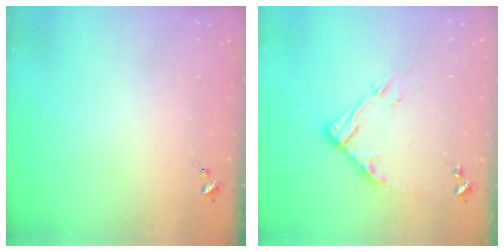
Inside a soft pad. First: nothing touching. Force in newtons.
{"total": 13.1, "press": 13.0, "slide": 1.3}